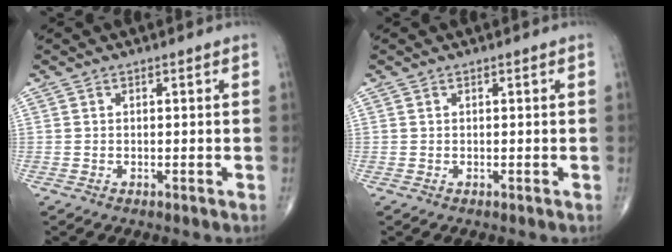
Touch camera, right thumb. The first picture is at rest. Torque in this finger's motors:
{"motor_torque": [0.11, -0.02, -0.14, -0.07, 0.01]}